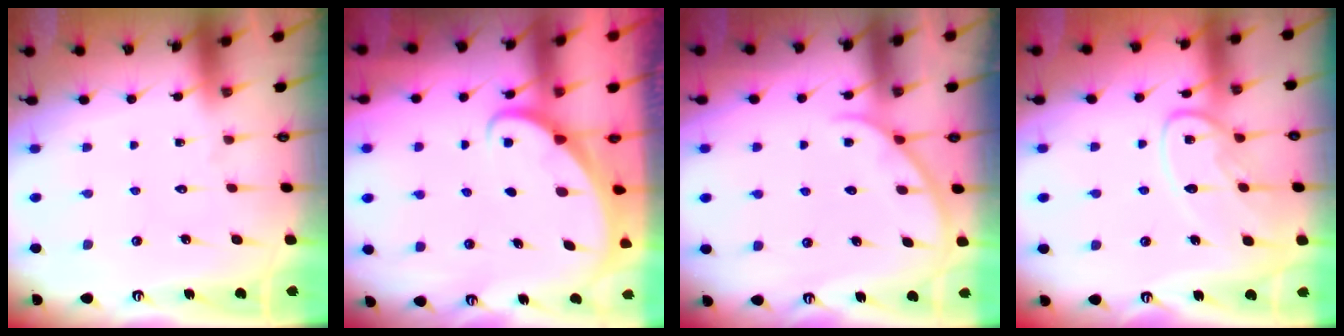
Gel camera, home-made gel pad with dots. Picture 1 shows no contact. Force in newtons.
{"total": 1.6, "press": 1.6, "slide": 0.0}
{"total": 1.2, "press": 1.1, "slide": 0.2}
{"total": 11.9, "press": 11.9, "slide": 1.1}